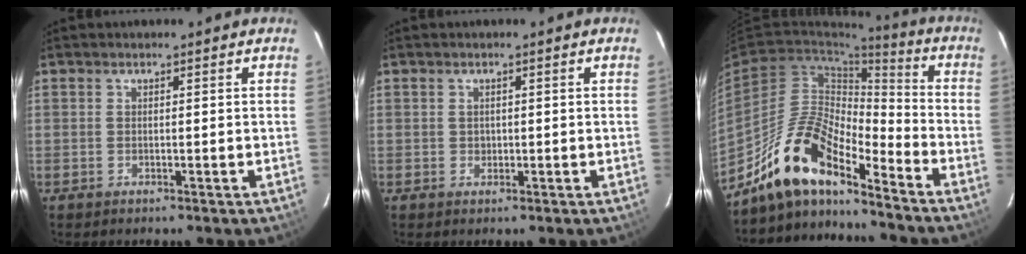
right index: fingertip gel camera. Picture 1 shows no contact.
{"total": 1.0, "force": [0.1, 1.0, 0.3], "torque": [-0.002, 0.003, 0.004]}
{"total": 15.5, "force": [-12.3, 4.2, 8.5], "torque": [-0.165, 0.001, -0.236]}